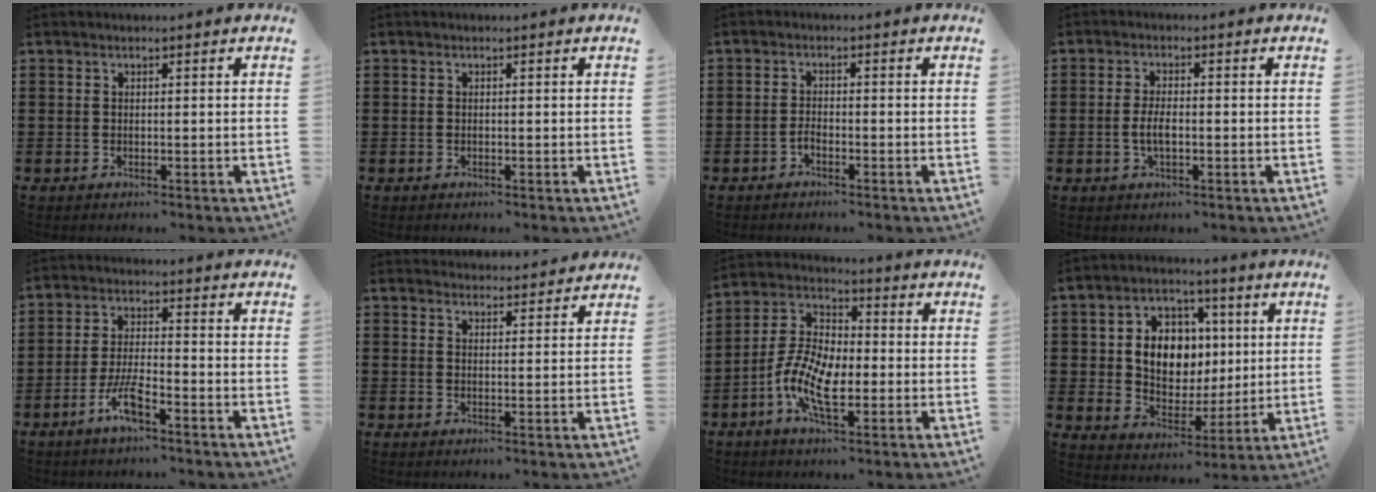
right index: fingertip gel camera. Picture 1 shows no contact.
{"total": 0.0}
{"total": 1.5, "force": [-1.1, 0.6, 0.8], "torque": [-0.019, 0.000, -0.021]}
{"total": 3.2, "force": [-0.5, 1.2, 2.9], "torque": [-0.067, -0.002, -0.015]}
{"total": 6.0, "force": [-3.6, 1.2, 4.6], "torque": [-0.108, -0.007, -0.071]}
{"total": 2.7, "force": [2.6, 0.0, -0.5], "torque": [0.003, -0.007, 0.052]}
{"total": 9.7, "force": [-3.5, 4.6, 7.8], "torque": [-0.195, -0.010, -0.074]}
{"total": 8.9, "force": [1.6, 7.3, 4.9], "torque": [-0.100, 0.016, 0.027]}